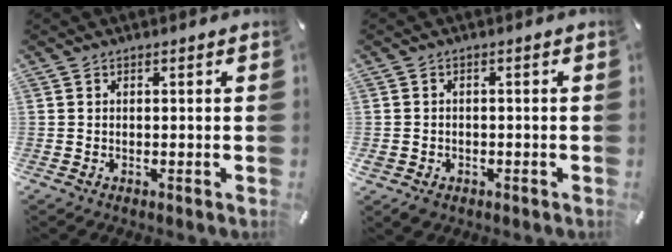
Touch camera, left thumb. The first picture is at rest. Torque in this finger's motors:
{"motor_torque": [0.04, 0.12, 0.26, 0.22, 0.11]}